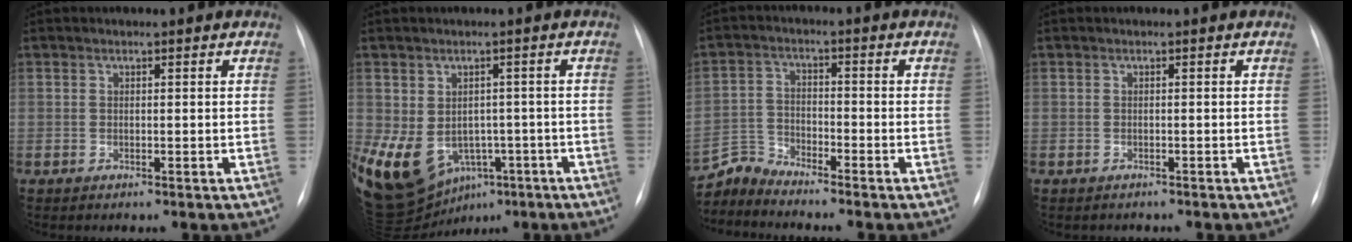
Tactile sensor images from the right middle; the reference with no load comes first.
{"total": 17.7, "force": [-7.3, 12.9, 9.7], "torque": [-0.223, -0.003, -0.089]}
{"total": 4.4, "force": [-4.3, -0.6, -0.9], "torque": [0.011, -0.012, -0.083]}
{"total": 1.0, "force": [-0.9, 0.4, 0.0], "torque": [-0.008, -0.003, -0.010]}